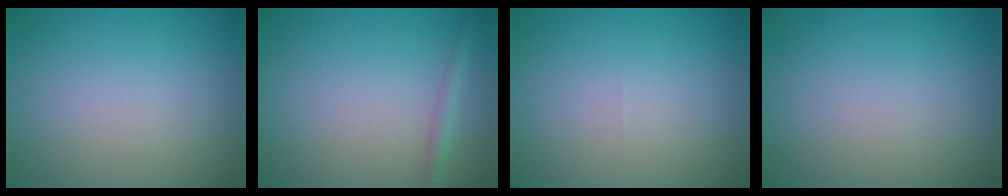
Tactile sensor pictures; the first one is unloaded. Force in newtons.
{"total": 1.4, "press": 1.4, "slide": 0.0}
{"total": 0.0}
{"total": 0.0}